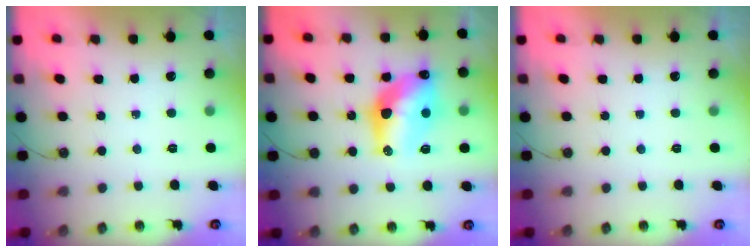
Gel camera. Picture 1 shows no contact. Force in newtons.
{"total": 14.7, "press": 14.6, "slide": 1.2}
{"total": 0.0}